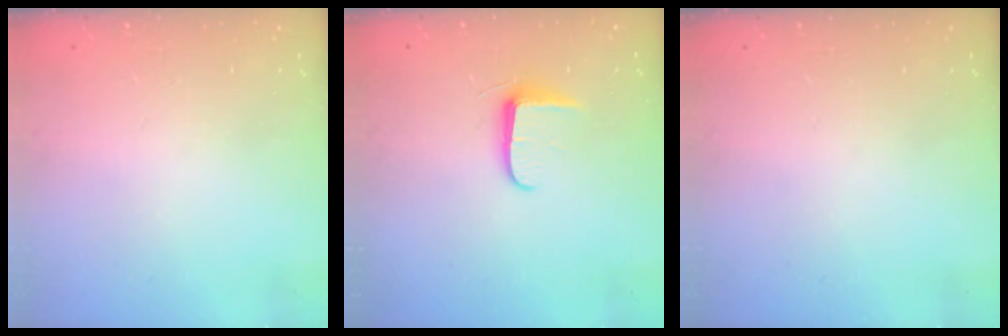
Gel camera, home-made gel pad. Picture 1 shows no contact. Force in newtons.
{"total": 6.8, "press": 6.7, "slide": 0.9}
{"total": 0.0}